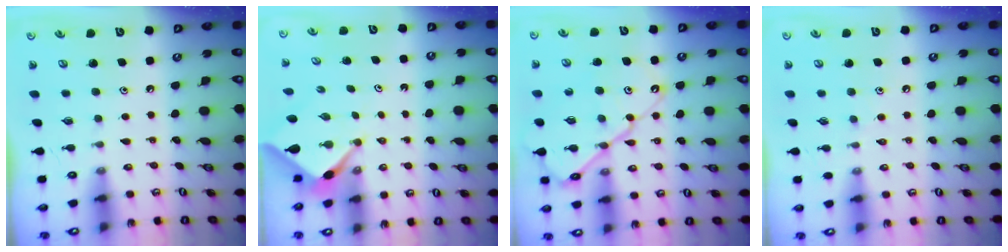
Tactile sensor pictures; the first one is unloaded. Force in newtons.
{"total": 2.3, "press": 2.3, "slide": 0.3}
{"total": 14.2, "press": 14.1, "slide": 1.3}
{"total": 3.9, "press": 3.8, "slide": 0.7}